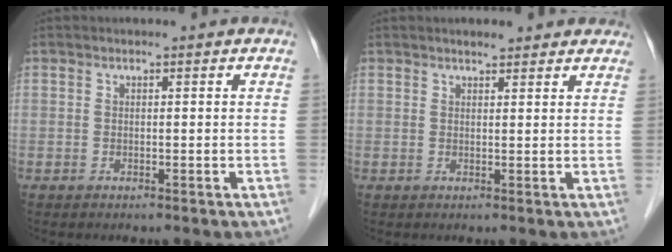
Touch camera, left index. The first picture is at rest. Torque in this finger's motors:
{"motor_torque": [-0.07, 0.08, -0.18, 0.01]}